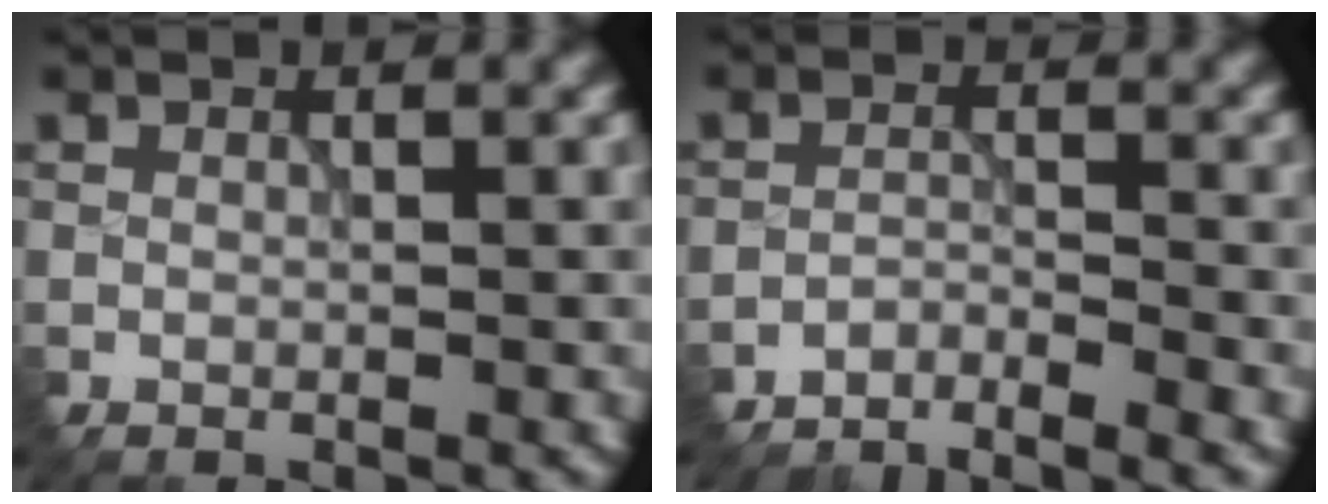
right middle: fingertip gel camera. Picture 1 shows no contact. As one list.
[{"total": 4.0, "force": [-3.9, 0.1, 0.8], "torque": [-0.021, 0.003, -0.075]}]